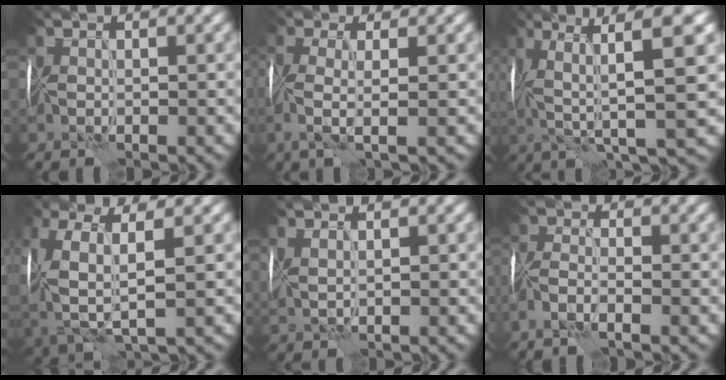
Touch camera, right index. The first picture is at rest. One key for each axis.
{"total": 3.0, "fx": -0.5, "fy": 0.5, "fz": 2.9, "tx": -0.075, "ty": -0.004, "tz": -0.015}
{"total": 9.2, "fx": 1.3, "fy": 1.8, "fz": 8.9, "tx": -0.158, "ty": 0.010, "tz": 0.023}
{"total": 6.6, "fx": 0.0, "fy": 3.1, "fz": 5.8, "tx": -0.140, "ty": -0.003, "tz": -0.004}
{"total": 1.5, "fx": 0.9, "fy": 0.4, "fz": 1.0, "tx": -0.027, "ty": 0.005, "tz": 0.023}
{"total": 2.3, "fx": -1.7, "fy": 0.3, "fz": 1.5, "tx": -0.043, "ty": -0.001, "tz": -0.046}